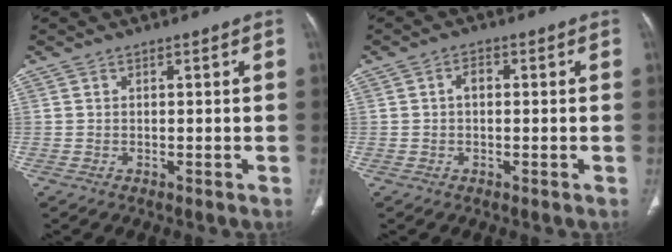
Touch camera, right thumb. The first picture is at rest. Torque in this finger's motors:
{"motor_torque": [1.40, 1.38, 0.59, -0.52, 0.00]}